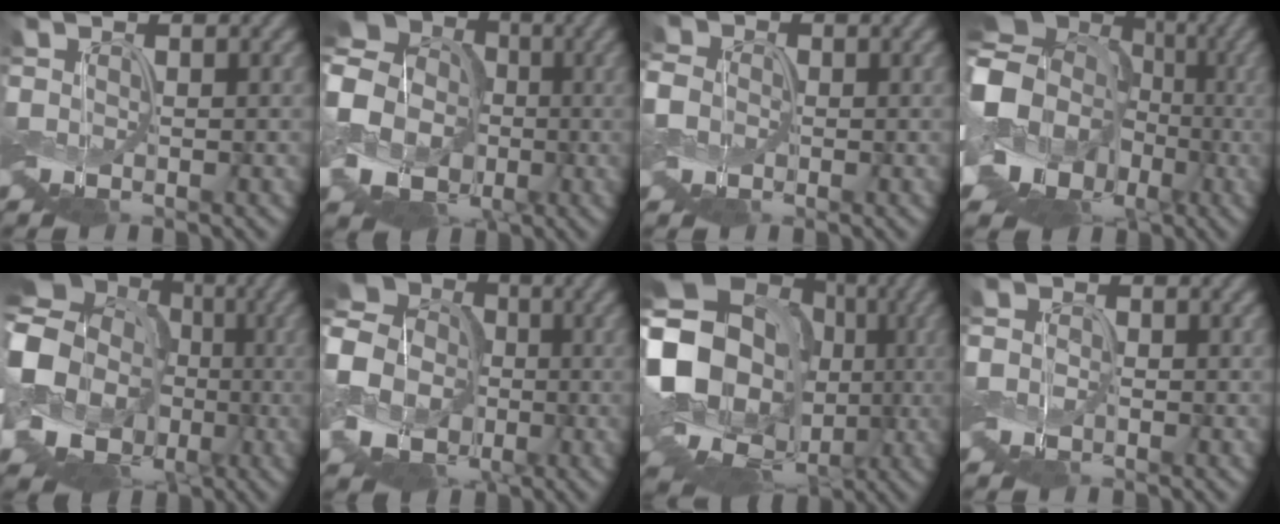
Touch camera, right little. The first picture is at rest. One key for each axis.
{"total": 18.7, "fx": -2.8, "fy": 16.9, "fz": 7.4, "tx": -0.196, "ty": -0.002, "tz": -0.100}
{"total": 4.0, "fx": -0.3, "fy": 3.5, "fz": 1.8, "tx": -0.068, "ty": 0.010, "tz": -0.017}
{"total": 16.1, "fx": -2.2, "fy": 13.9, "fz": 7.8, "tx": -0.140, "ty": -0.018, "tz": -0.072}
{"total": 16.1, "fx": -0.4, "fy": 14.4, "fz": 7.3, "tx": -0.154, "ty": -0.020, "tz": -0.043}
{"total": 16.6, "fx": -3.1, "fy": 15.1, "fz": 6.4, "tx": -0.176, "ty": 0.001, "tz": -0.101}
{"total": 20.6, "fx": -0.6, "fy": 17.3, "fz": 11.1, "tx": -0.199, "ty": -0.025, "tz": -0.034}
{"total": 1.7, "fx": -0.4, "fy": 1.5, "fz": 0.6, "tx": -0.022, "ty": 0.003, "tz": -0.011}